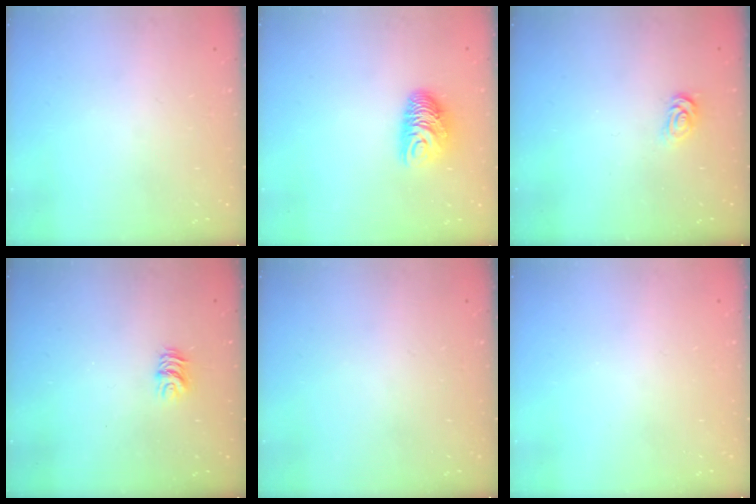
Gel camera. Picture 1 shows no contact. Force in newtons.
{"total": 9.0, "press": 9.0, "slide": 0.3}
{"total": 2.0, "press": 2.0, "slide": 0.3}
{"total": 5.3, "press": 5.3, "slide": 0.3}
{"total": 0.0}
{"total": 0.0}